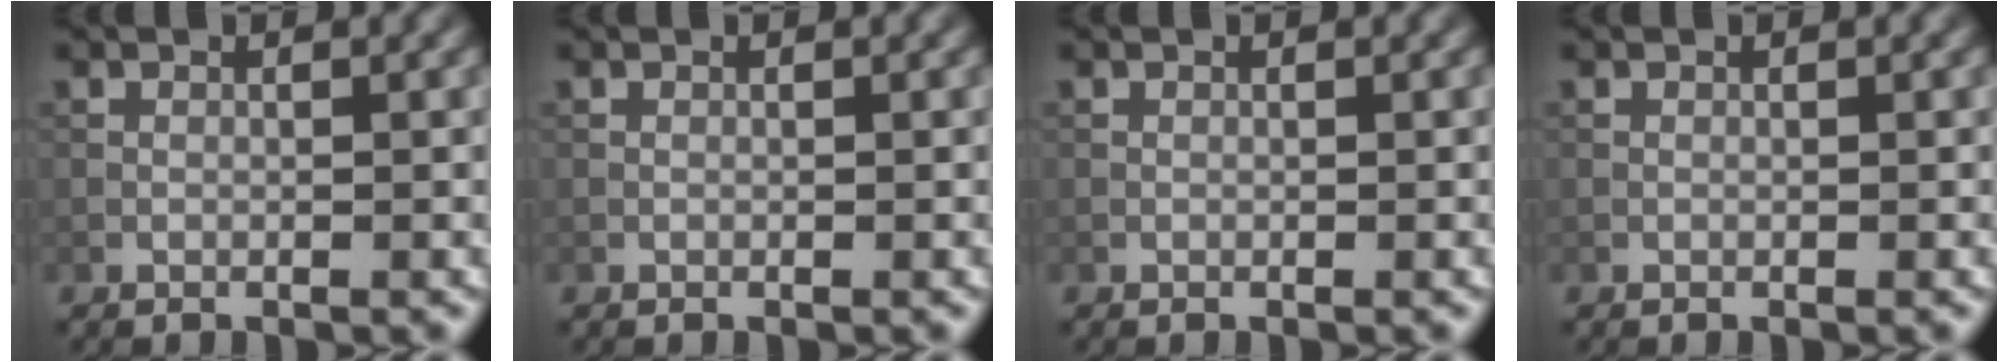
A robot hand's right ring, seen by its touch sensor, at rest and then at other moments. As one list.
[{"total": 0.0}, {"total": 0.0}, {"total": 0.0}]